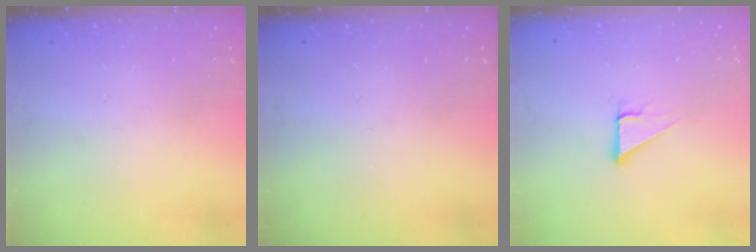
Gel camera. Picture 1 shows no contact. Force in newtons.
{"total": 0.0}
{"total": 3.7, "press": 3.7, "slide": 0.2}